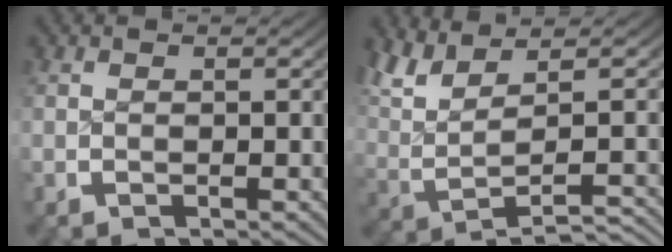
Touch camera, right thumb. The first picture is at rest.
{"total": 5.6, "force": [0.2, 2.5, 5.0], "torque": [-0.104, -0.005, 0.020]}